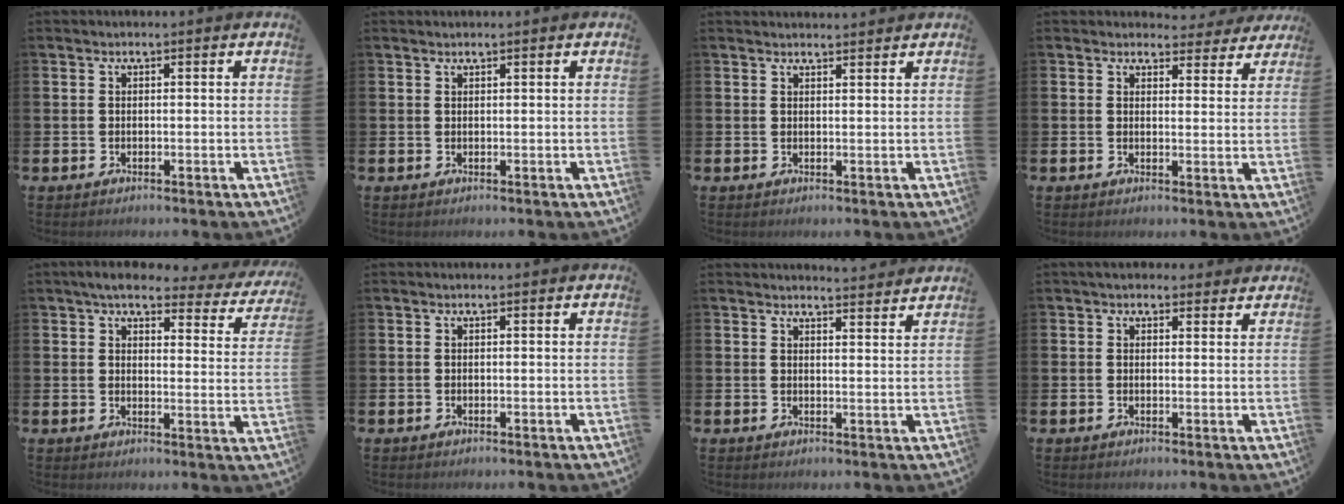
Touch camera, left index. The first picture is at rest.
{"total": 0.5, "force": [0.5, 0.0, 0.0], "torque": [0.000, 0.000, 0.010]}
{"total": 1.6, "force": [1.6, 0.1, 0.0], "torque": [0.006, -0.010, 0.027]}
{"total": 3.2, "force": [2.9, 1.2, 0.3], "torque": [0.003, -0.021, 0.048]}
{"total": 4.9, "force": [4.3, 1.5, 1.9], "torque": [-0.048, -0.024, 0.071]}
{"total": 0.0}
{"total": 3.3, "force": [3.2, -0.3, -0.2], "torque": [0.006, -0.027, 0.057]}
{"total": 2.6, "force": [2.2, 1.2, 0.2], "torque": [0.007, -0.008, 0.038]}